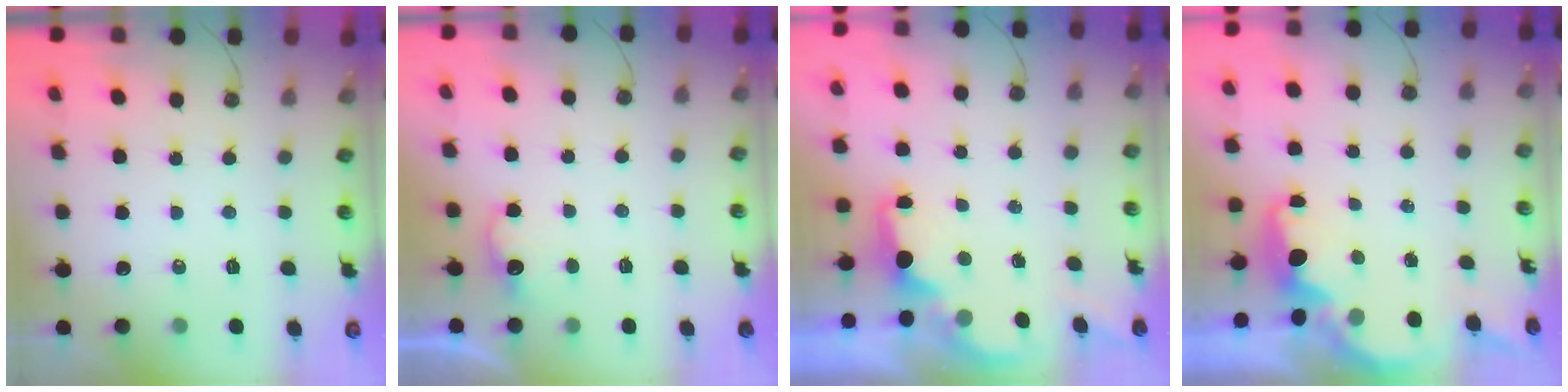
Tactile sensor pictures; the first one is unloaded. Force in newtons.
{"total": 4.8, "press": 4.7, "slide": 1.0}
{"total": 1.8, "press": 1.6, "slide": 0.8}
{"total": 2.3, "press": 2.2, "slide": 0.7}